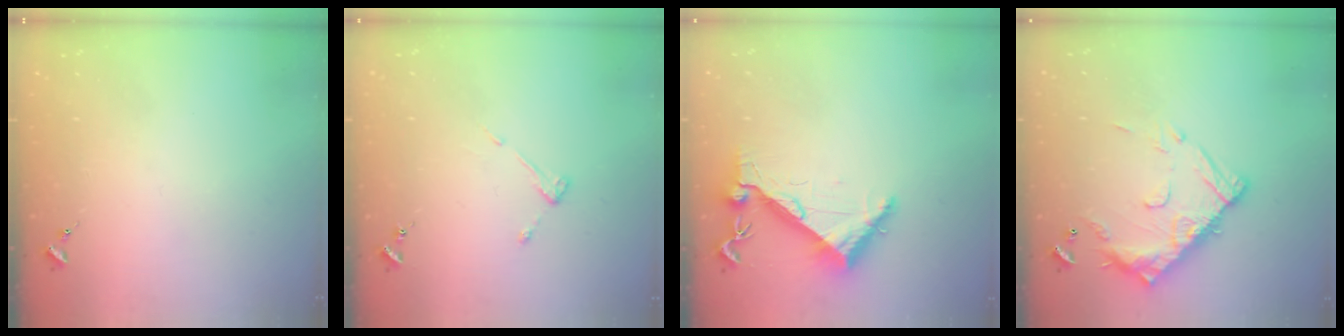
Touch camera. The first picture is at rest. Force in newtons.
{"total": 4.2, "press": 4.2, "slide": 0.4}
{"total": 6.4, "press": 6.4, "slide": 0.5}
{"total": 15.4, "press": 15.4, "slide": 1.4}